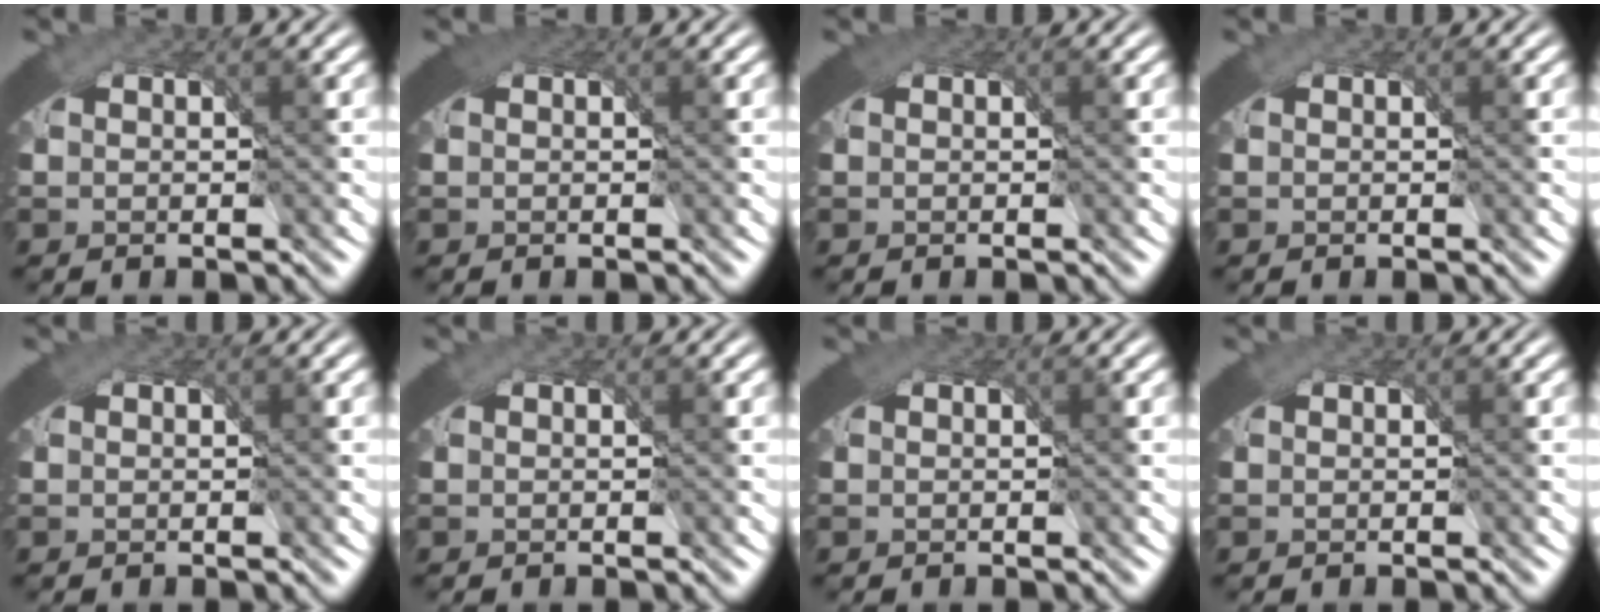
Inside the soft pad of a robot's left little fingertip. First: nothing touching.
{"total": 0.6, "force": [0.2, 0.4, 0.5], "torque": [-0.007, 0.006, -0.001]}
{"total": 0.0}
{"total": 0.0}
{"total": 0.0}
{"total": 0.0}
{"total": 0.0}
{"total": 0.0}